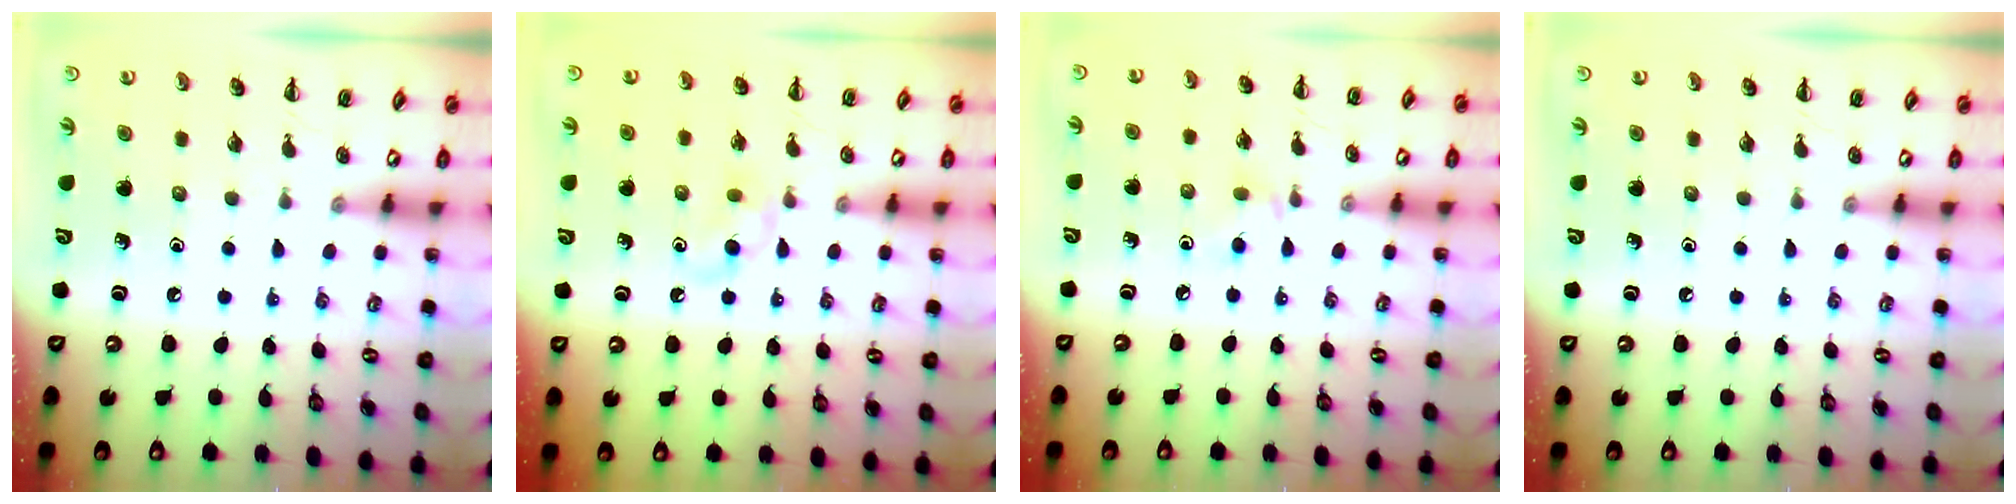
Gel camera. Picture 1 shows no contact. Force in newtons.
{"total": 5.1, "press": 4.7, "slide": 1.9}
{"total": 4.2, "press": 3.9, "slide": 1.6}
{"total": 0.0}